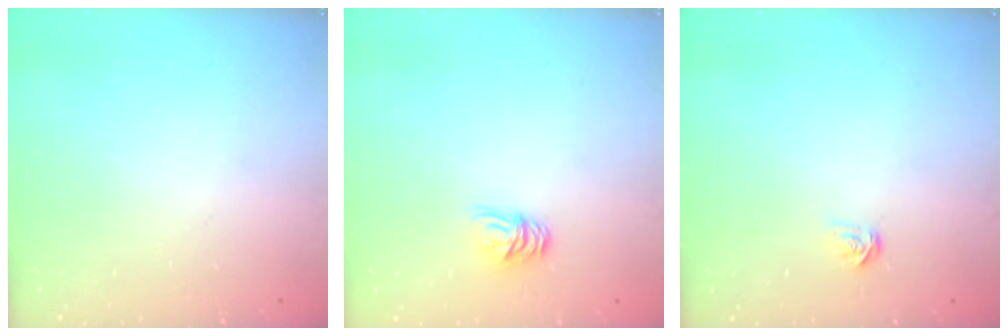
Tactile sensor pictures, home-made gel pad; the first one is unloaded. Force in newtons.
{"total": 7.6, "press": 7.6, "slide": 0.7}
{"total": 2.4, "press": 2.4, "slide": 0.2}